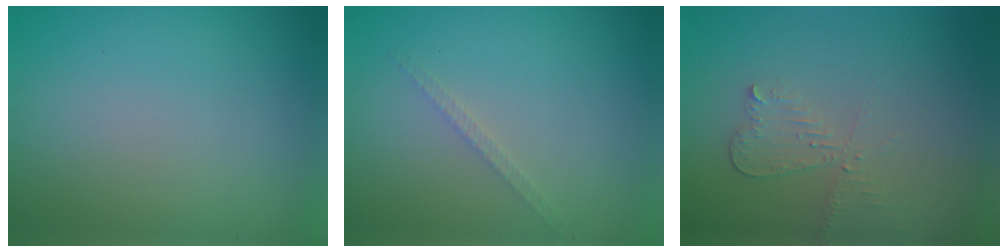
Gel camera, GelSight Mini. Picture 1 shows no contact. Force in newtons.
{"total": 1.1, "press": 1.1, "slide": 0.2}
{"total": 2.1, "press": 2.1, "slide": 0.1}